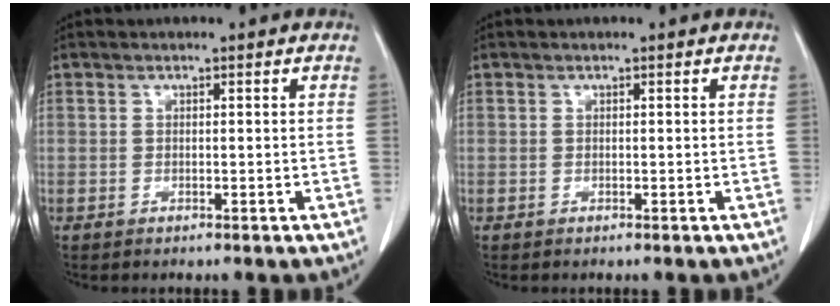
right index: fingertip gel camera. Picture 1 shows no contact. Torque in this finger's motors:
{"motor_torque": [0.00, 0.00, 0.00, 0.00]}